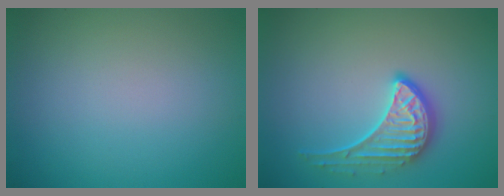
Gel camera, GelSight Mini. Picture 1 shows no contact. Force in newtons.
{"total": 3.5, "press": 3.0, "slide": 1.8}